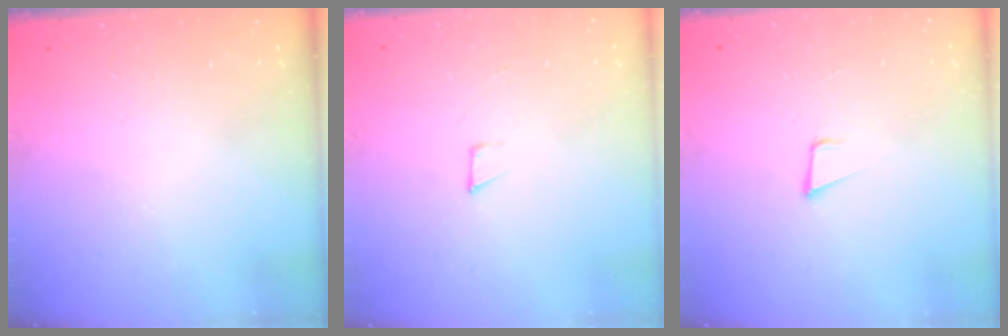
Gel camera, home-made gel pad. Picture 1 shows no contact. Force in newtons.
{"total": 4.3, "press": 4.2, "slide": 0.3}
{"total": 4.8, "press": 3.9, "slide": 2.7}